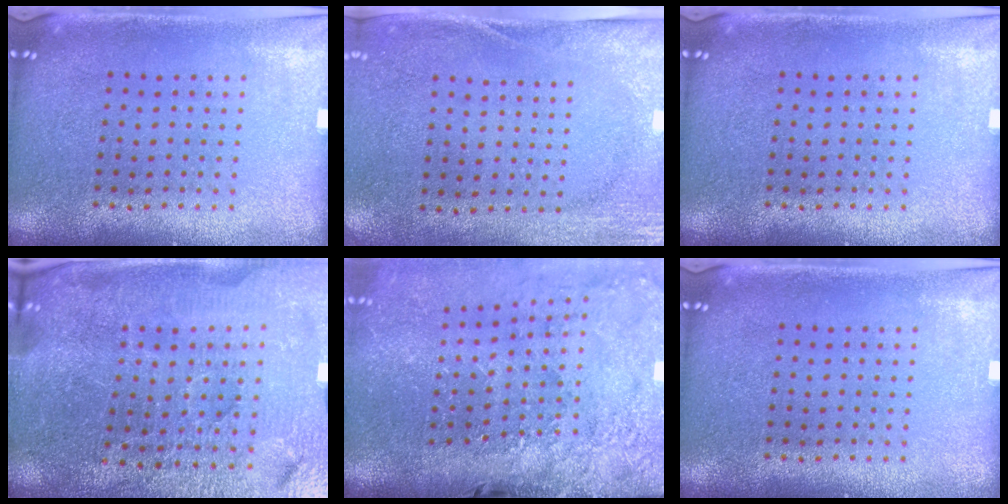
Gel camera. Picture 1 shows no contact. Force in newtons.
{"total": 2.7, "press": 2.1, "slide": 1.7}
{"total": 0.0}
{"total": 5.1, "press": 4.9, "slide": 1.5}
{"total": 4.6, "press": 3.6, "slide": 2.9}
{"total": 0.0}